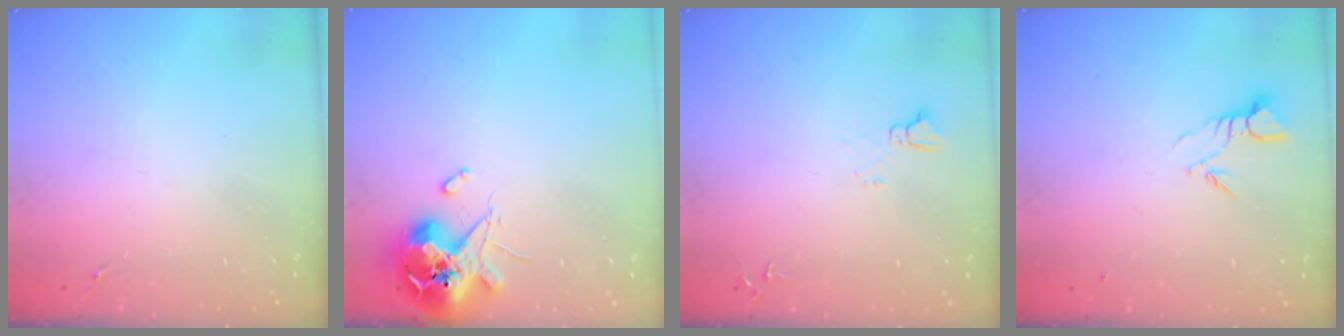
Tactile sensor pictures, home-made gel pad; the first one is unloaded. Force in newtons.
{"total": 12.4, "press": 12.3, "slide": 1.9}
{"total": 4.1, "press": 4.1, "slide": 0.4}
{"total": 3.9, "press": 3.9, "slide": 0.3}